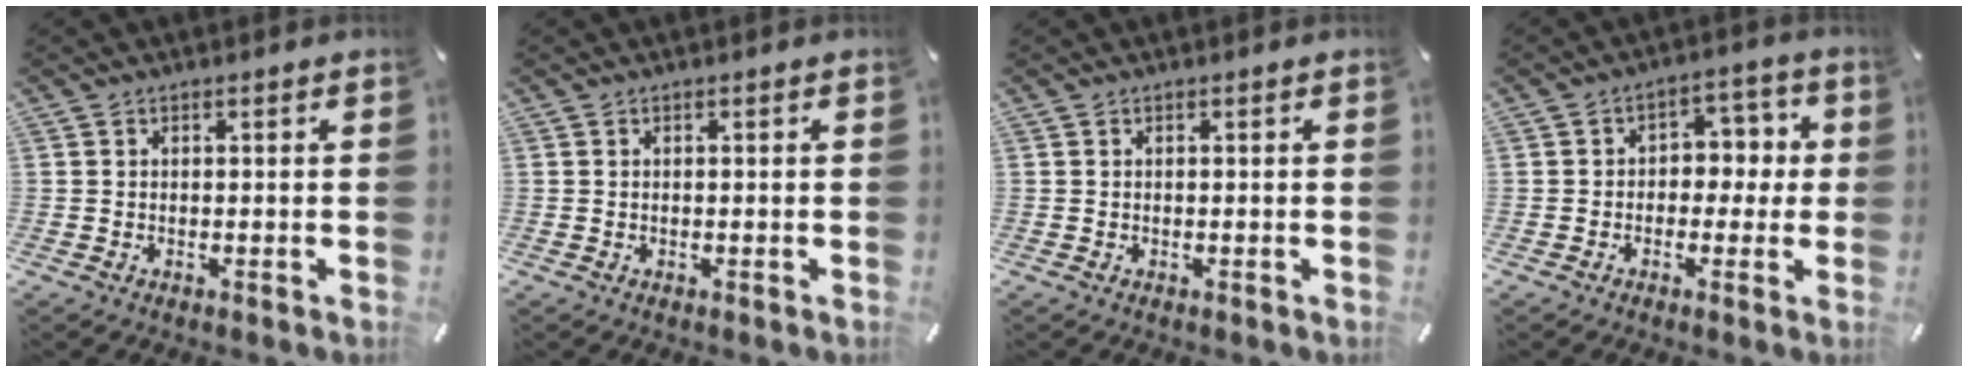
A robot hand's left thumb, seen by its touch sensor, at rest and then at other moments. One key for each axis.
{"total": 0.0}
{"total": 0.0}
{"total": 6.0, "fx": -0.7, "fy": 4.9, "fz": 3.4, "tx": -0.038, "ty": 0.006, "tz": -0.024}